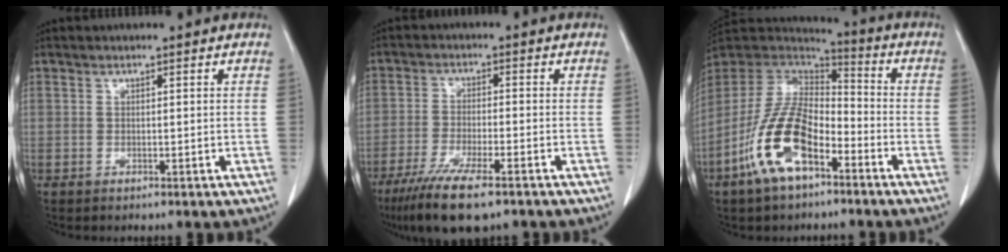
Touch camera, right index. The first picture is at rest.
{"total": 10.5, "force": [-7.3, 1.6, 7.4], "torque": [-0.127, -0.025, -0.118]}
{"total": 14.5, "force": [-6.8, 6.1, 11.3], "torque": [-0.236, 0.004, -0.131]}